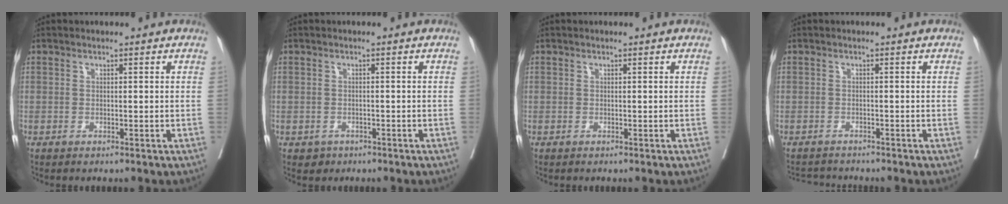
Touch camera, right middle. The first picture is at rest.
{"total": 1.5, "force": [-0.8, 1.3, 0.2], "torque": [-0.003, 0.004, -0.009]}
{"total": 0.0}
{"total": 2.7, "force": [-2.7, 0.1, -0.1], "torque": [0.004, -0.011, -0.044]}